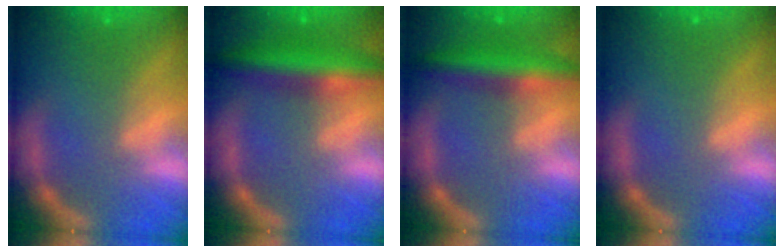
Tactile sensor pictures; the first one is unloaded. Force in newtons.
{"total": 6.5}
{"total": 5.5}
{"total": 0.0}